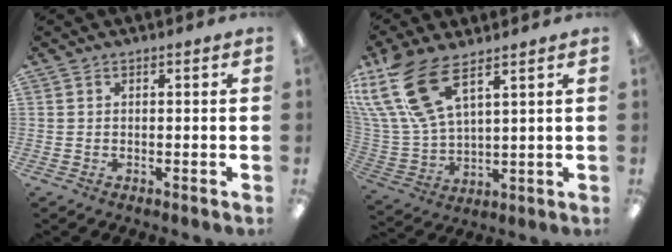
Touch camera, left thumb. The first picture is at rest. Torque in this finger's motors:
{"motor_torque": [2.53, 2.41, 1.68, -1.09, 0.42]}